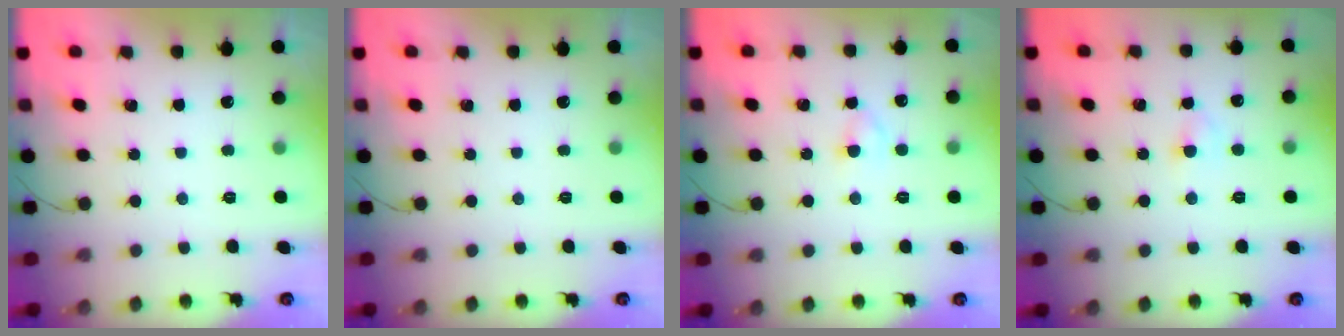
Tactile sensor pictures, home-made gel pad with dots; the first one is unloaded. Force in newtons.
{"total": 0.0}
{"total": 1.9, "press": 1.7, "slide": 0.8}
{"total": 2.9, "press": 2.7, "slide": 0.9}